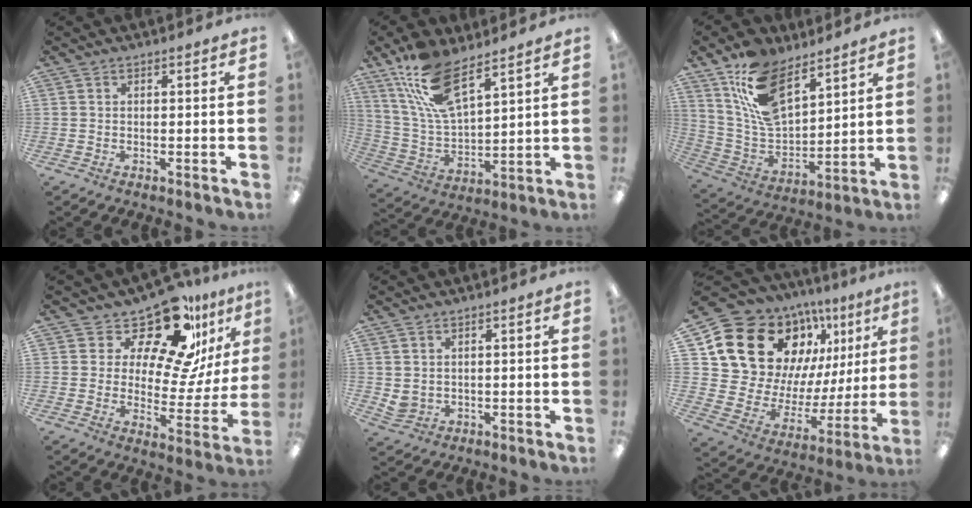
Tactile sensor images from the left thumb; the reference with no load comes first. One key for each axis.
{"total": 15.6, "fx": 10.3, "fy": 5.8, "fz": 10.1, "tx": -0.209, "ty": -0.029, "tz": 0.188}
{"total": 15.9, "fx": 9.8, "fy": 8.2, "fz": 9.4, "tx": -0.195, "ty": -0.040, "tz": 0.188}
{"total": 18.1, "fx": 14.0, "fy": 6.1, "fz": 9.7, "tx": -0.151, "ty": -0.112, "tz": 0.234}
{"total": 2.4, "fx": 1.0, "fy": 2.1, "fz": 0.7, "tx": -0.016, "ty": 0.000, "tz": 0.020}
{"total": 20.5, "fx": 12.9, "fy": 13.2, "fz": 8.8, "tx": -0.167, "ty": -0.077, "tz": 0.250}